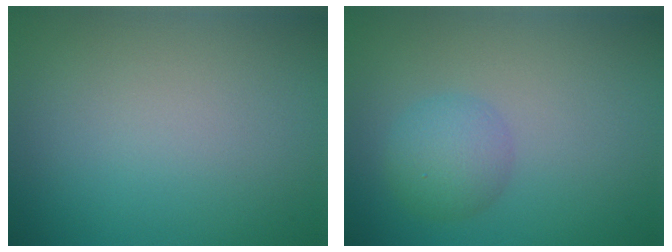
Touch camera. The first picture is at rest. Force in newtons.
{"total": 2.9, "press": 2.9, "slide": 0.1}